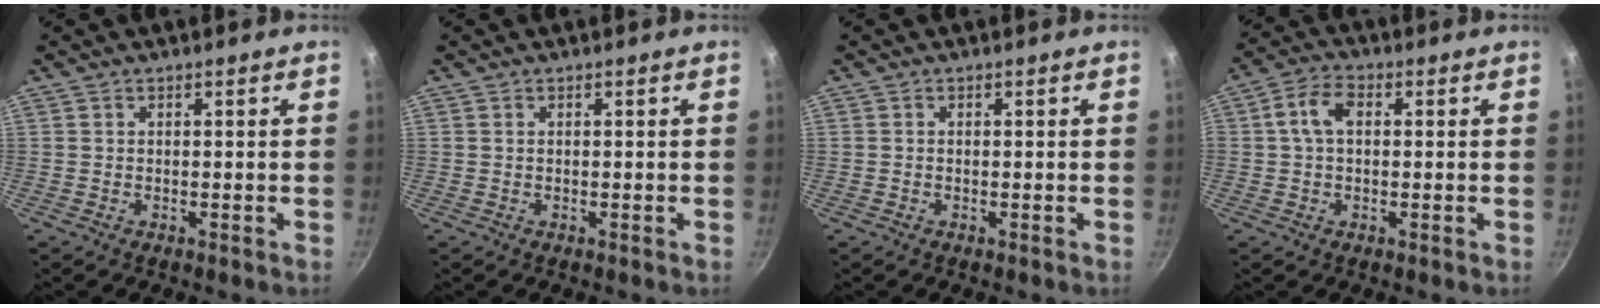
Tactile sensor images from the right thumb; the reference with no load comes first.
{"total": 0.0}
{"total": 0.0}
{"total": 6.0, "force": [1.0, 3.8, 4.6], "torque": [-0.089, 0.019, 0.010]}